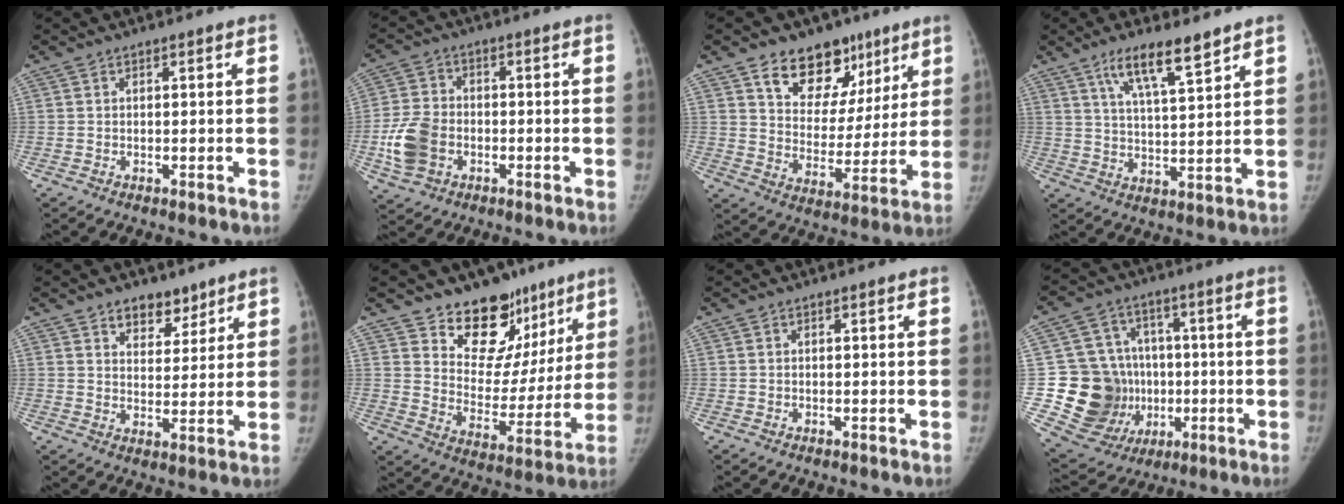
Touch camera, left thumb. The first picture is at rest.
{"total": 9.0, "force": [-2.4, 6.8, 5.4], "torque": [-0.106, 0.010, -0.047]}
{"total": 15.7, "force": [9.6, 10.4, 6.7], "torque": [-0.043, -0.039, 0.153]}
{"total": 9.6, "force": [6.5, 1.9, 6.8], "torque": [-0.112, -0.033, 0.118]}
{"total": 6.5, "force": [4.6, 3.8, 2.4], "torque": [-0.005, -0.031, 0.076]}
{"total": 16.6, "force": [11.8, 10.3, 5.3], "torque": [-0.012, -0.073, 0.179]}
{"total": 0.0}
{"total": 18.1, "force": [-1.9, 16.2, 7.8], "torque": [-0.098, 0.026, -0.004]}